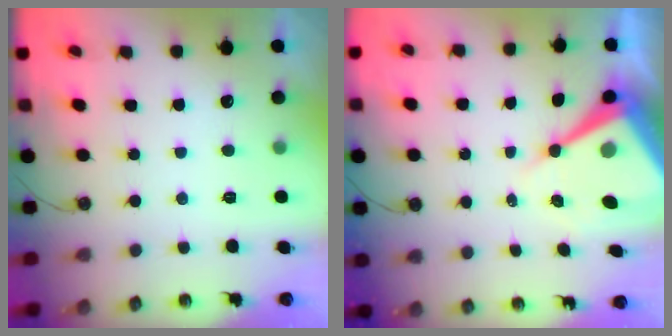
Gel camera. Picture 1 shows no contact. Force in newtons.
{"total": 15.8, "press": 15.8, "slide": 1.3}